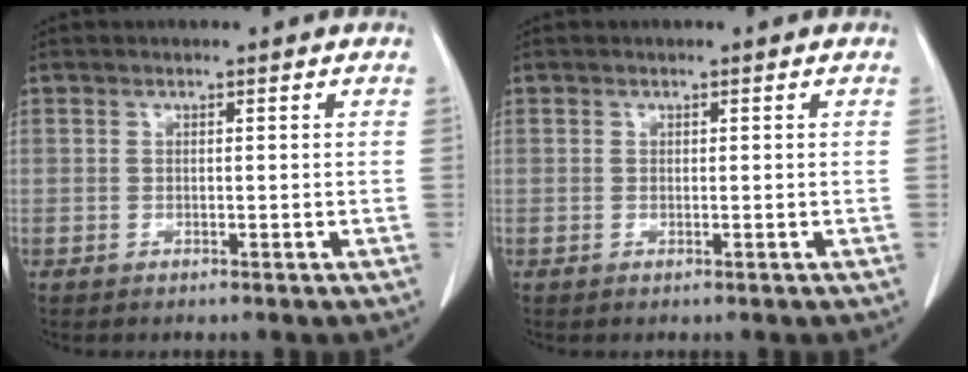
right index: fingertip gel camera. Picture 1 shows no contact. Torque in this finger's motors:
{"motor_torque": [0.08, 0.01, 0.01, 0.00]}